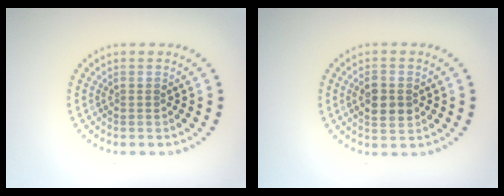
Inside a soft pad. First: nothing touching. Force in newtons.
{"total": 2.8, "press": 2.8, "slide": 0.3}